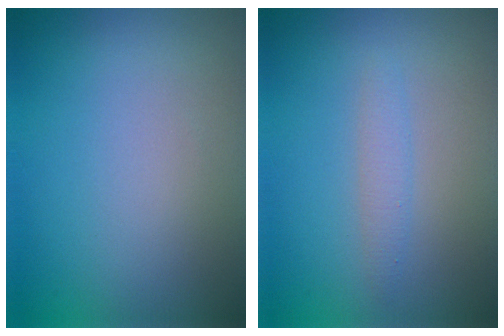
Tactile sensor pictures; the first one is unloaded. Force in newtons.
{"total": 1.3, "press": 1.3, "slide": 0.0}